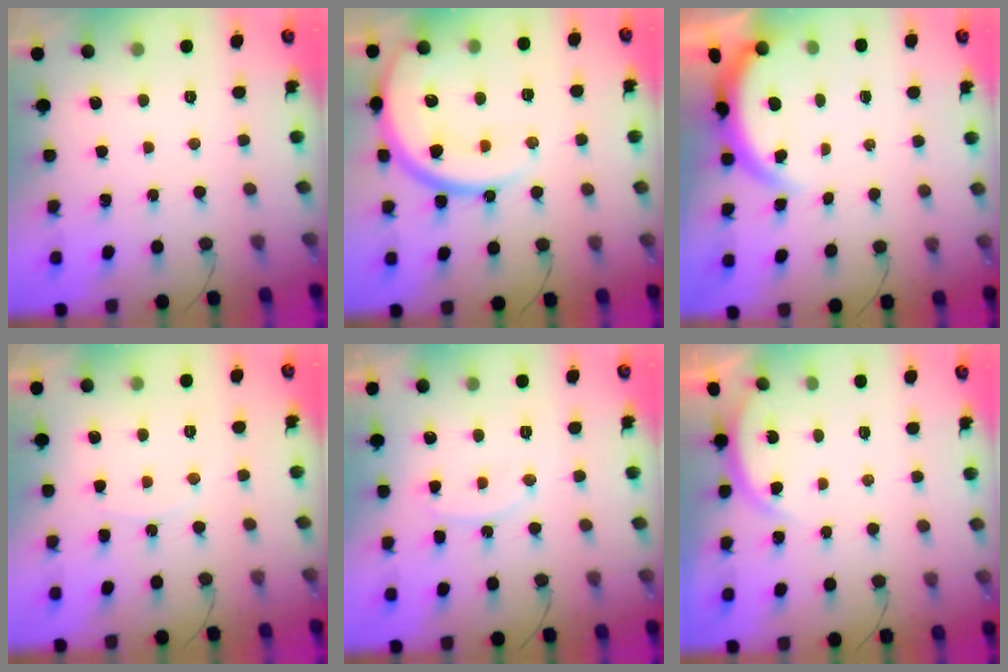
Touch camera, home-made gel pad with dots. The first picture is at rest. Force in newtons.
{"total": 18.8, "press": 18.8, "slide": 1.6}
{"total": 3.7, "press": 3.6, "slide": 0.6}
{"total": 6.7, "press": 6.7, "slide": 0.4}
{"total": 8.5, "press": 8.5, "slide": 0.4}
{"total": 2.4, "press": 2.4, "slide": 0.3}